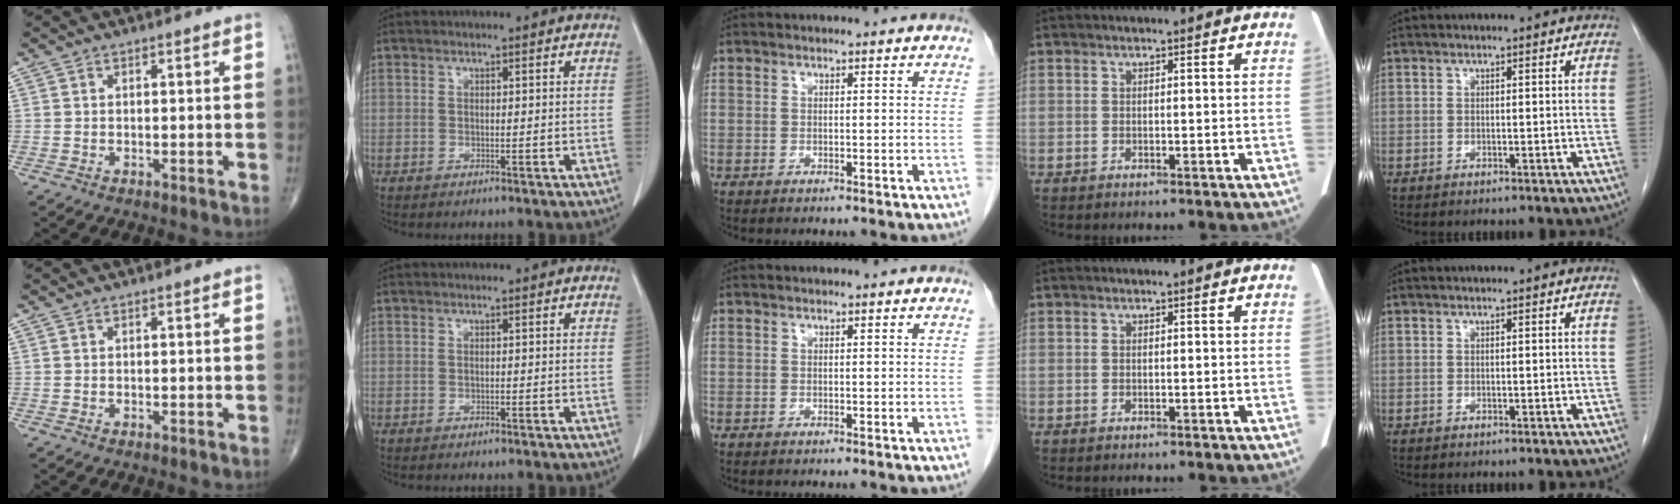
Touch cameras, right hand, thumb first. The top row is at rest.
{}